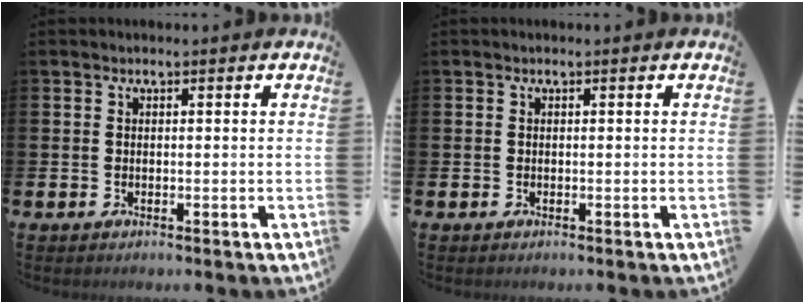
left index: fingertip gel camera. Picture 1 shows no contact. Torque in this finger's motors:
{"motor_torque": [0.10, 0.03, 0.00, 0.00]}